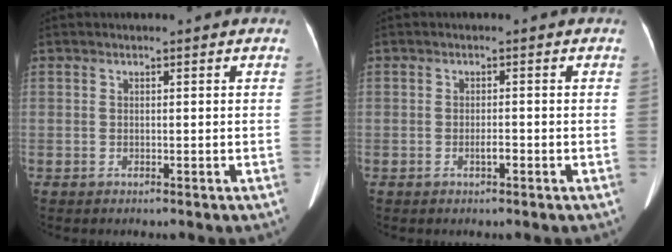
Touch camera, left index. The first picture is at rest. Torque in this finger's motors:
{"motor_torque": [0.00, 0.00, 0.00, 0.00]}